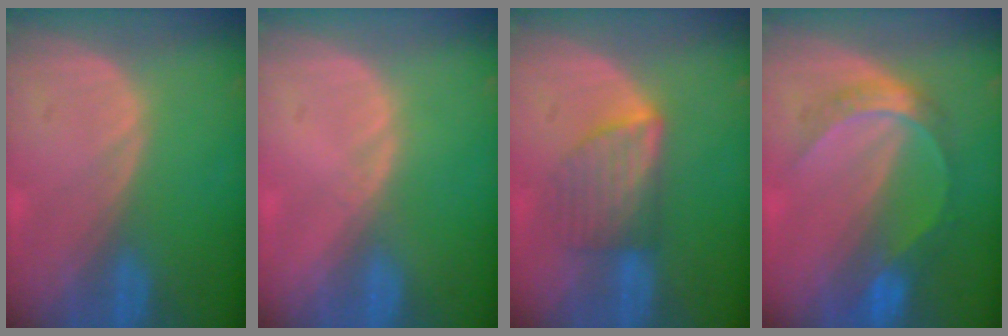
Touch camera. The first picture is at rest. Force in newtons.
{"total": 0.7, "press": 0.5, "slide": 0.4}
{"total": 5.9, "press": 5.7, "slide": 1.5}
{"total": 6.7, "press": 5.8, "slide": 3.4}